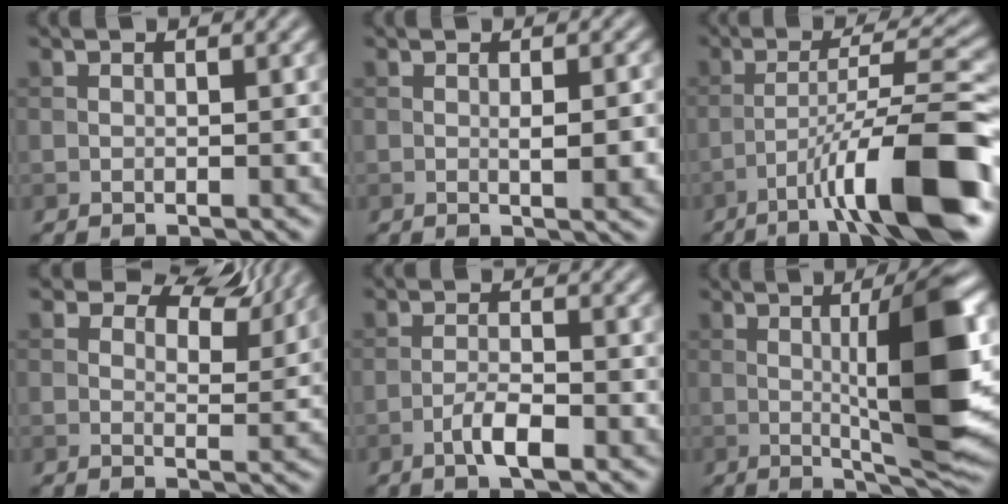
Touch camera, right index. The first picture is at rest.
{"total": 3.2, "force": [-0.1, 0.8, 3.1], "torque": [-0.046, -0.003, 0.001]}
{"total": 11.4, "force": [-6.0, 1.4, 9.6], "torque": [-0.143, 0.023, -0.091]}
{"total": 7.2, "force": [5.2, 3.2, 3.7], "torque": [-0.055, 0.001, 0.065]}
{"total": 2.9, "force": [-1.6, 0.7, 2.4], "torque": [-0.046, 0.005, -0.033]}
{"total": 9.8, "force": [0.7, 1.6, 9.7], "torque": [-0.134, -0.003, 0.017]}